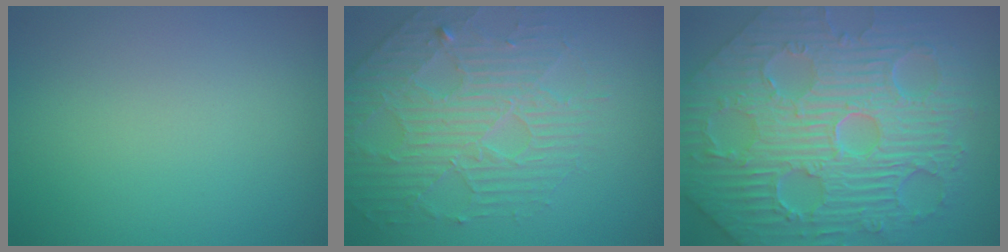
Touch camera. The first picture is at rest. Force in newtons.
{"total": 4.1, "press": 4.0, "slide": 1.0}
{"total": 12.5, "press": 8.2, "slide": 9.4}